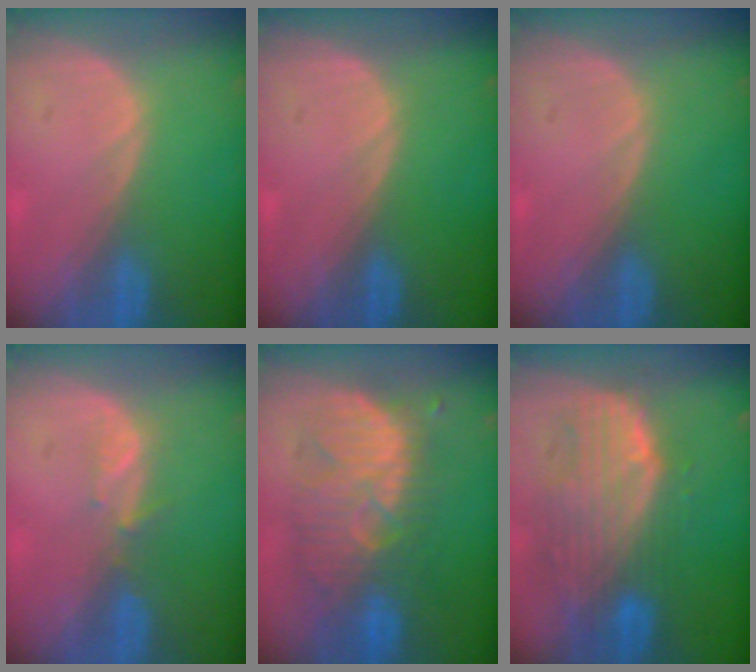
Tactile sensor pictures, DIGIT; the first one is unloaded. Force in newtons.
{"total": 0.0}
{"total": 0.0}
{"total": 1.9, "press": 1.8, "slide": 0.7}
{"total": 9.9, "press": 9.7, "slide": 2.0}
{"total": 10.6, "press": 9.1, "slide": 5.4}